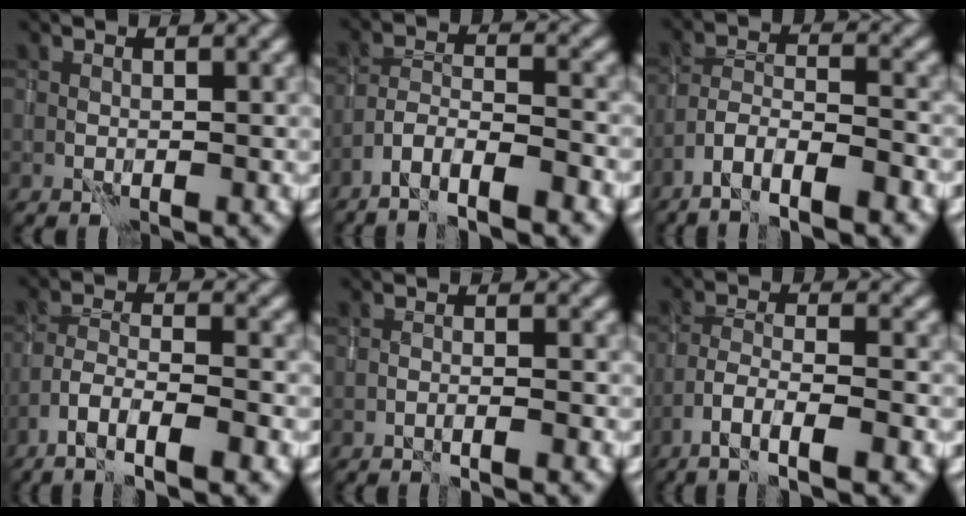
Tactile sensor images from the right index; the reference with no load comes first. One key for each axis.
{"total": 5.1, "fx": -4.0, "fy": 0.7, "fz": 3.1, "tx": -0.054, "ty": 0.003, "tz": -0.073}
{"total": 5.7, "fx": -4.3, "fy": 1.1, "fz": 3.7, "tx": -0.064, "ty": 0.004, "tz": -0.078}
{"total": 5.8, "fx": -3.9, "fy": 1.2, "fz": 4.2, "tx": -0.076, "ty": 0.002, "tz": -0.070}
{"total": 1.2, "fx": -0.8, "fy": -0.4, "fz": 0.8, "tx": -0.019, "ty": 0.017, "tz": -0.012}
{"total": 5.3, "fx": -3.4, "fy": 0.9, "fz": 3.9, "tx": -0.074, "ty": 0.003, "tz": -0.061}